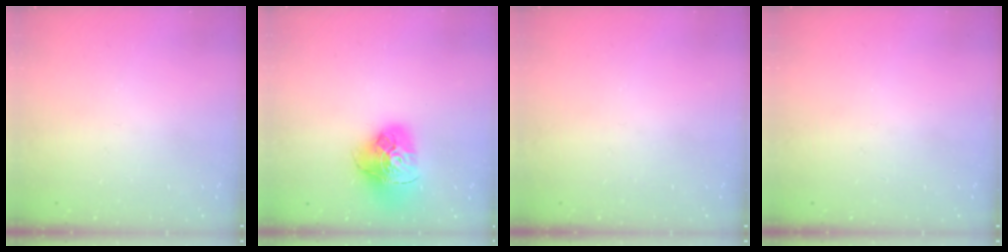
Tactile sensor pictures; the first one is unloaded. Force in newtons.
{"total": 16.4, "press": 16.4, "slide": 1.5}
{"total": 0.0}
{"total": 0.0}